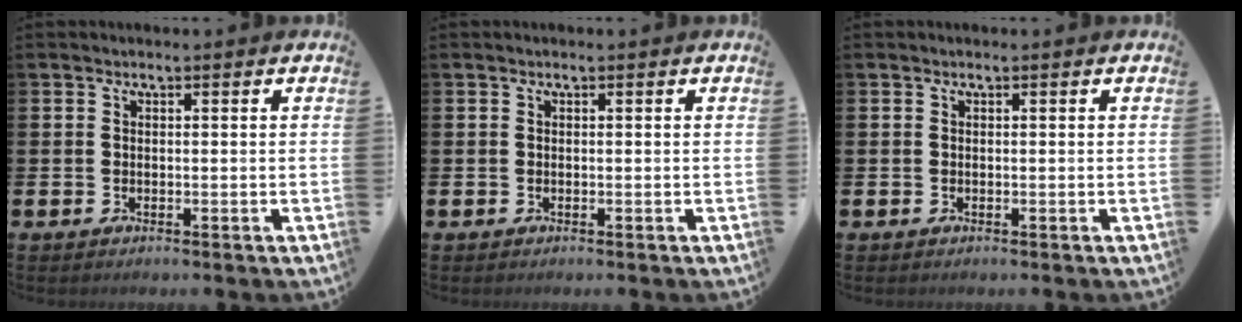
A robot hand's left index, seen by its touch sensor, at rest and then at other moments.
{"total": 0.0}
{"total": 0.0}